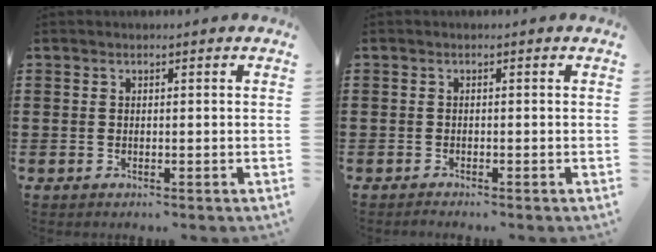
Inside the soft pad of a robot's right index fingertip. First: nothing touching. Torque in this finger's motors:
{"motor_torque": [0.08, 0.08, -0.01, 0.02]}